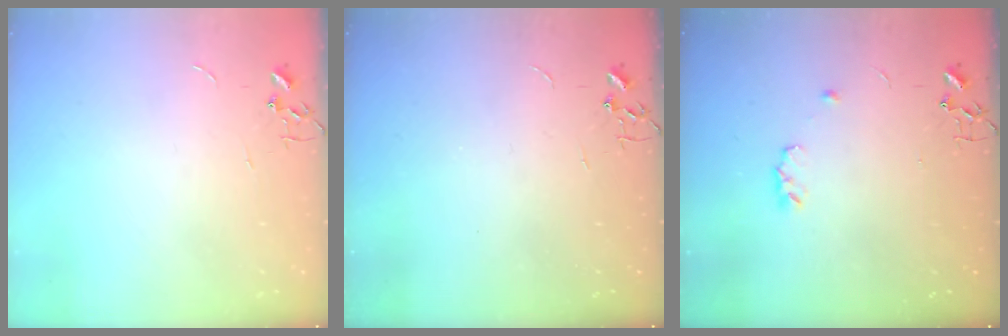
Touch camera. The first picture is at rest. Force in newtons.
{"total": 0.0}
{"total": 5.0, "press": 5.0, "slide": 0.8}